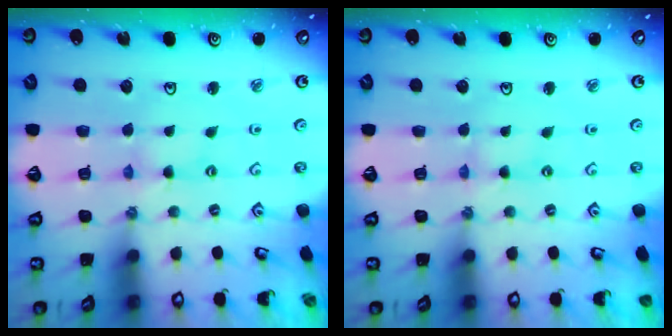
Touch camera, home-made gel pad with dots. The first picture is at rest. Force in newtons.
{"total": 0.0}